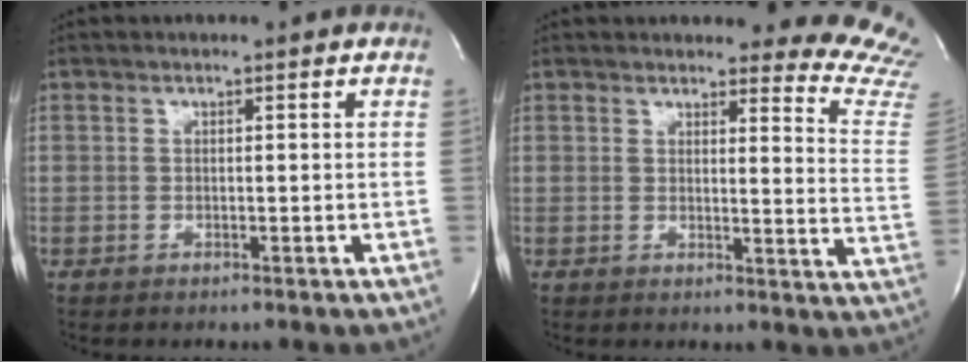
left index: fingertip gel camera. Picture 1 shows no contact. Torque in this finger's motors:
{"motor_torque": [-0.05, -0.31, 0.57, 0.02]}